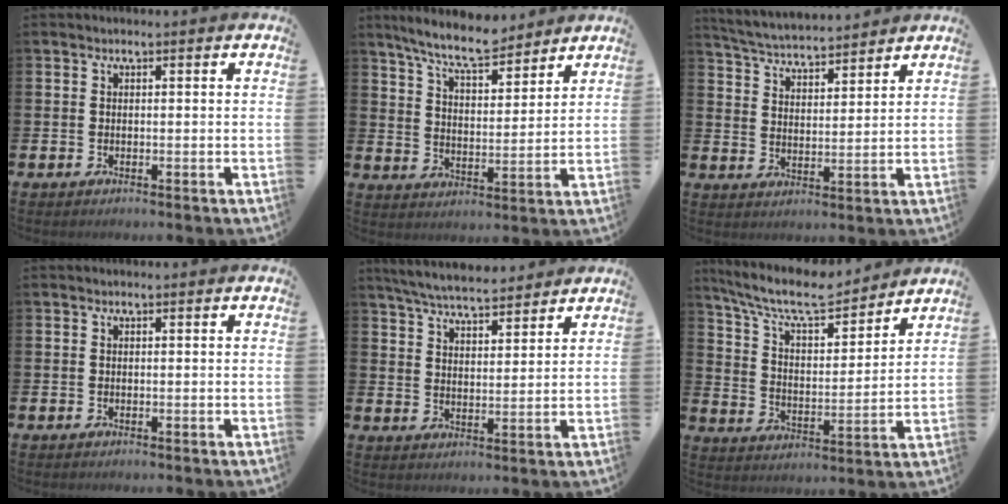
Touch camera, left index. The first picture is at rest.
{"total": 8.5, "force": [7.8, 1.4, 3.1], "torque": [-0.082, -0.033, 0.141]}
{"total": 4.9, "force": [4.8, 0.5, 0.4], "torque": [-0.030, -0.030, 0.085]}
{"total": 0.0}
{"total": 6.4, "force": [6.1, 0.8, 1.5], "torque": [-0.054, -0.023, 0.112]}
{"total": 9.3, "force": [8.4, 2.1, 3.4], "torque": [-0.100, -0.051, 0.145]}